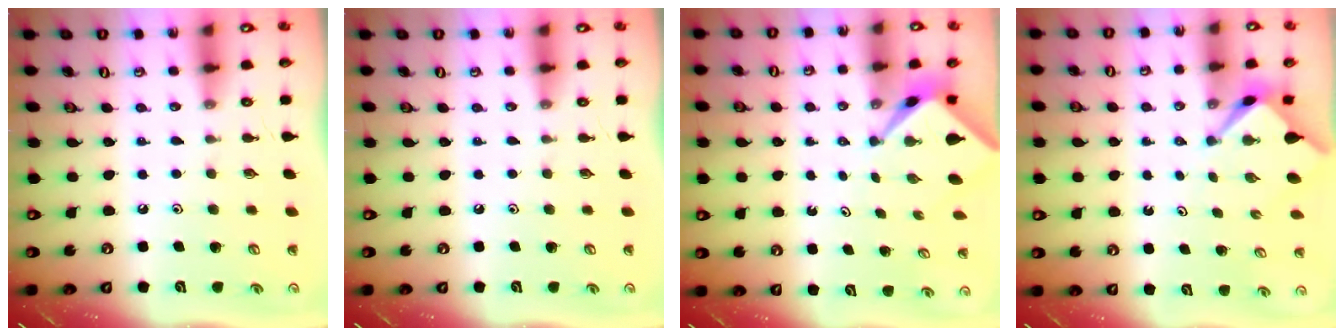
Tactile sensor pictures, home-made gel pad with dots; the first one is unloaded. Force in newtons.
{"total": 0.0}
{"total": 2.3, "press": 2.3, "slide": 0.2}
{"total": 2.7, "press": 2.7, "slide": 0.3}